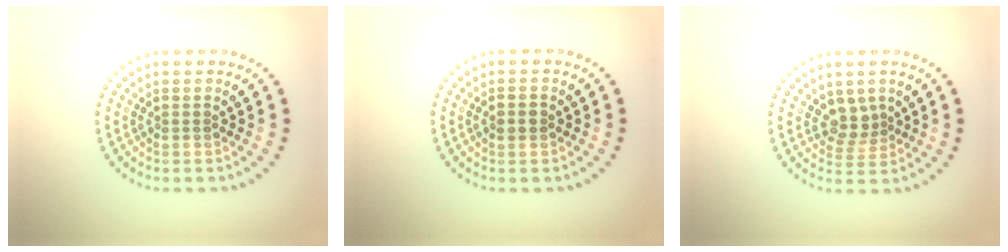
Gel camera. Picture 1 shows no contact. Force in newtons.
{"total": 1.3, "press": 1.3, "slide": 0.1}
{"total": 2.3, "press": 1.8, "slide": 1.5}